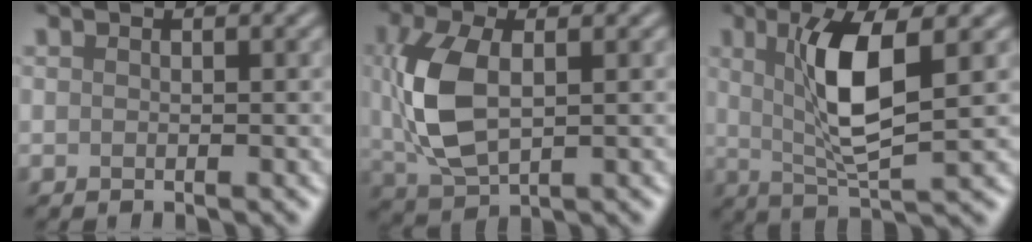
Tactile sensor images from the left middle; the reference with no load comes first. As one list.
[{"total": 7.0, "force": [0.7, 3.9, 5.8], "torque": [-0.145, 0.001, 0.019]}, {"total": 6.7, "force": [1.7, 1.7, 6.2], "torque": [-0.118, -0.003, 0.036]}]